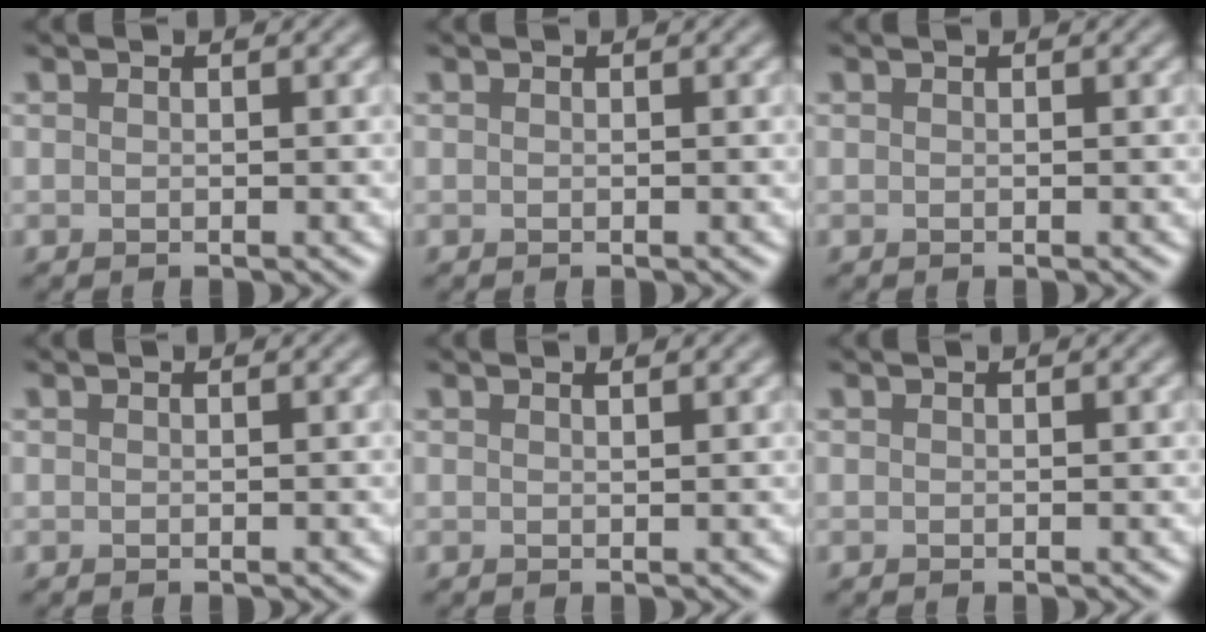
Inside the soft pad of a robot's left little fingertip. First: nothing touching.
{"total": 0.0}
{"total": 0.0}
{"total": 0.0}
{"total": 1.0, "force": [0.7, 0.2, 0.6], "torque": [-0.006, 0.002, 0.010]}
{"total": 0.0}